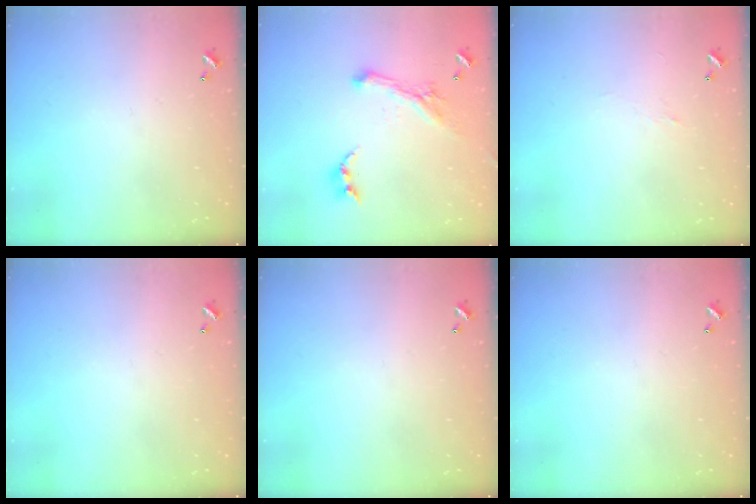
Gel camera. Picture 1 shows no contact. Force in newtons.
{"total": 2.2, "press": 2.1, "slide": 0.5}
{"total": 2.4, "press": 2.3, "slide": 0.7}
{"total": 0.0}
{"total": 0.0}
{"total": 0.0}